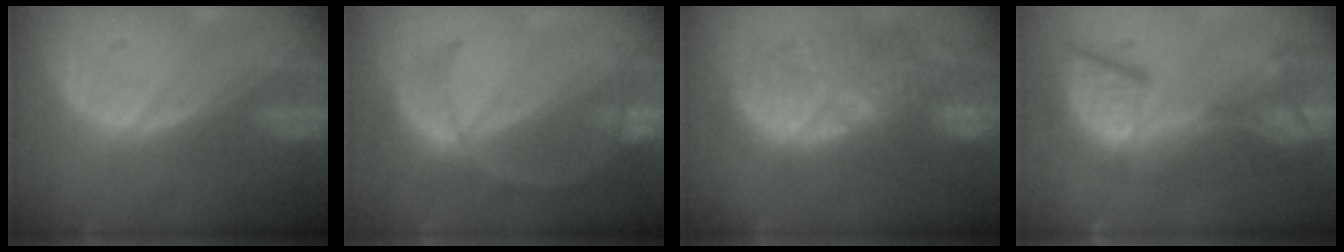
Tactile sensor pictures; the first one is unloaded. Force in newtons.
{"total": 7.9, "press": 6.9, "slide": 3.9}
{"total": 12.0, "press": 11.5, "slide": 3.4}
{"total": 11.8, "press": 10.8, "slide": 4.7}